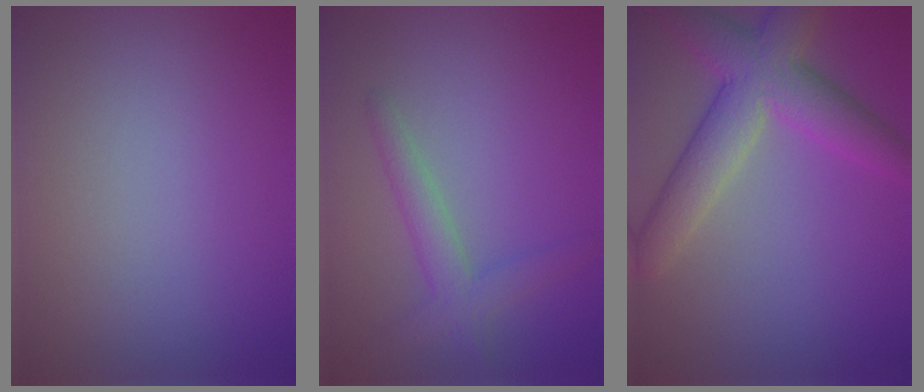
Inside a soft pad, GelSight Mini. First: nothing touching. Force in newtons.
{"total": 2.7, "press": 2.7, "slide": 0.3}
{"total": 6.7, "press": 6.7, "slide": 0.2}